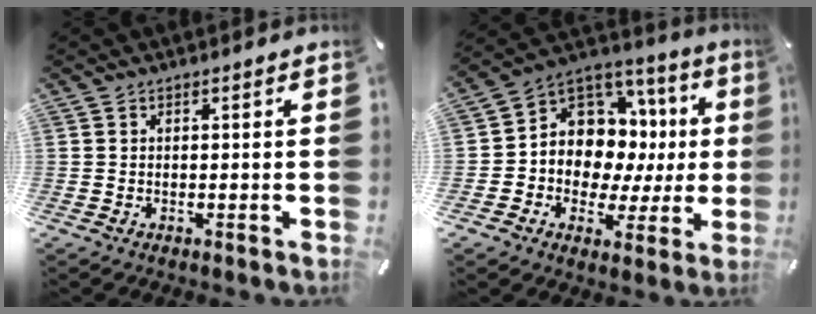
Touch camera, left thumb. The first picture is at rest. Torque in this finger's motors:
{"motor_torque": [2.40, 2.61, 0.51, 0.18, 0.12]}